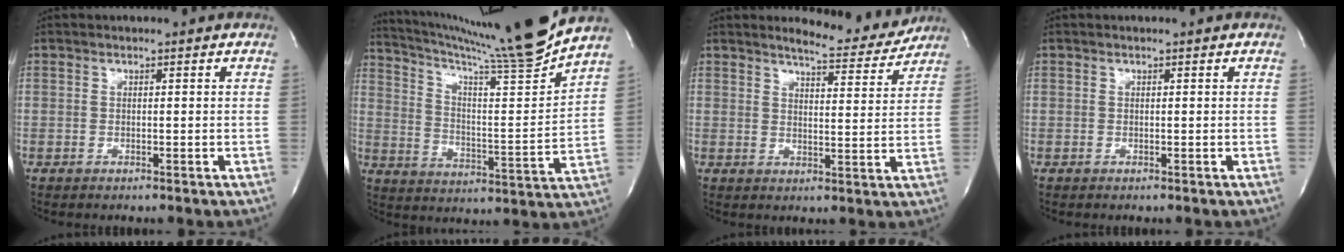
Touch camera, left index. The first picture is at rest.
{"total": 17.9, "force": [16.5, -3.5, 6.0], "torque": [-0.111, -0.068, 0.251]}
{"total": 7.4, "force": [7.2, 0.6, 1.2], "torque": [-0.023, -0.019, 0.093]}
{"total": 0.0}